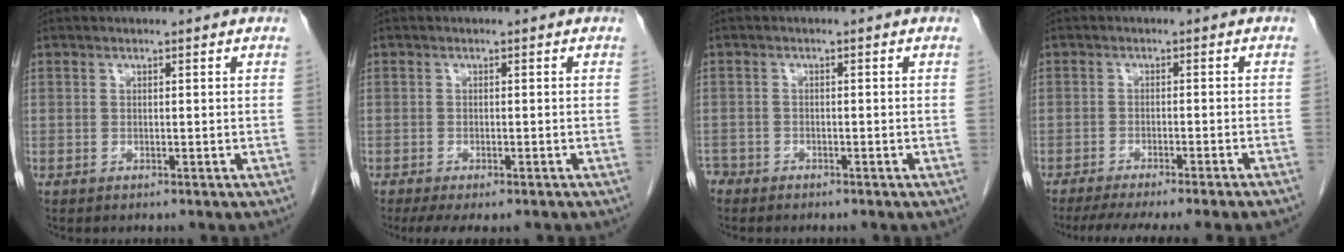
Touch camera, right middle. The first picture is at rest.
{"total": 6.1, "force": [-4.7, 1.8, 3.5], "torque": [-0.045, -0.010, -0.071]}
{"total": 2.5, "force": [-2.2, 1.2, 0.2], "torque": [-0.006, 0.001, -0.039]}
{"total": 13.1, "force": [-11.3, -0.9, 6.7], "torque": [-0.078, -0.027, -0.155]}